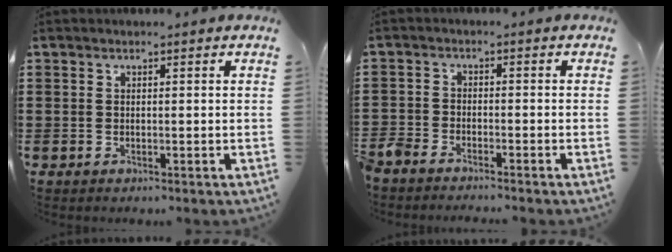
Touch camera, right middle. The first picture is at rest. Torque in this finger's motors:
{"motor_torque": [0.32, -0.10, 0.11, 0.15]}